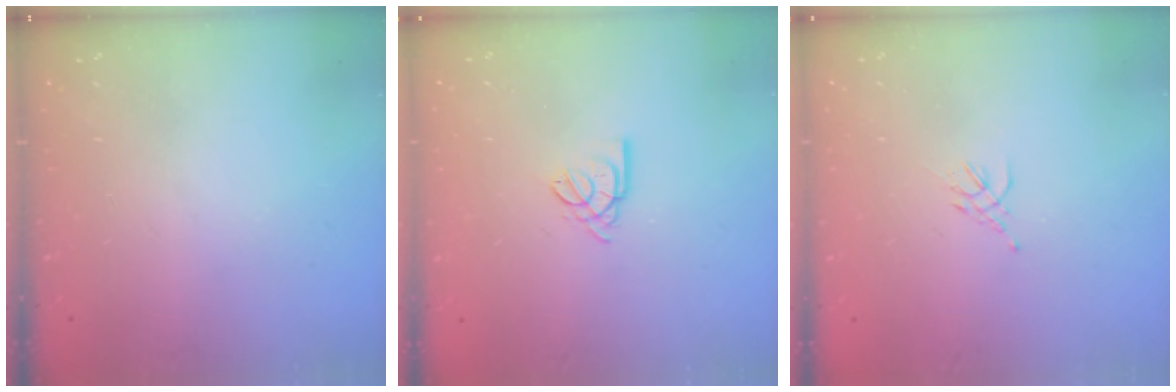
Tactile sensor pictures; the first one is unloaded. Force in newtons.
{"total": 3.0, "press": 2.9, "slide": 0.5}
{"total": 1.5, "press": 1.4, "slide": 0.6}